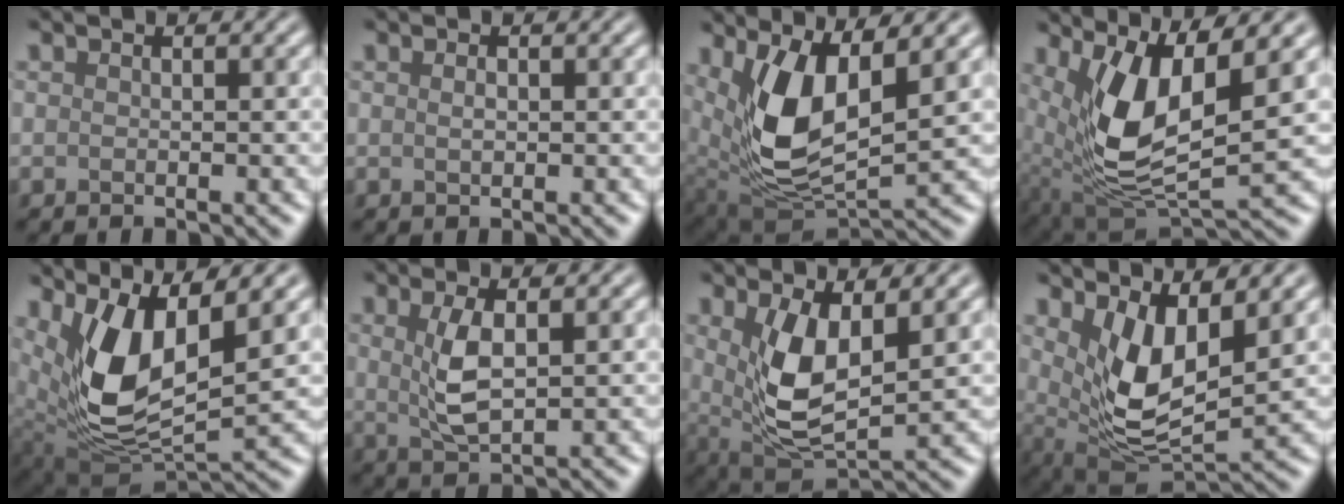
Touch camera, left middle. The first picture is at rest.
{"total": 0.0}
{"total": 7.4, "force": [2.1, 3.3, 6.3], "torque": [-0.142, -0.020, 0.049]}
{"total": 9.1, "force": [2.4, 3.4, 8.1], "torque": [-0.179, -0.012, 0.056]}
{"total": 9.0, "force": [3.3, 3.8, 7.4], "torque": [-0.160, -0.017, 0.074]}
{"total": 3.2, "force": [0.5, 0.9, 3.0], "torque": [-0.071, -0.004, 0.020]}
{"total": 5.7, "force": [0.9, 2.3, 5.2], "torque": [-0.112, -0.018, 0.030]}
{"total": 6.7, "force": [2.0, 2.6, 5.8], "torque": [-0.120, -0.017, 0.046]}